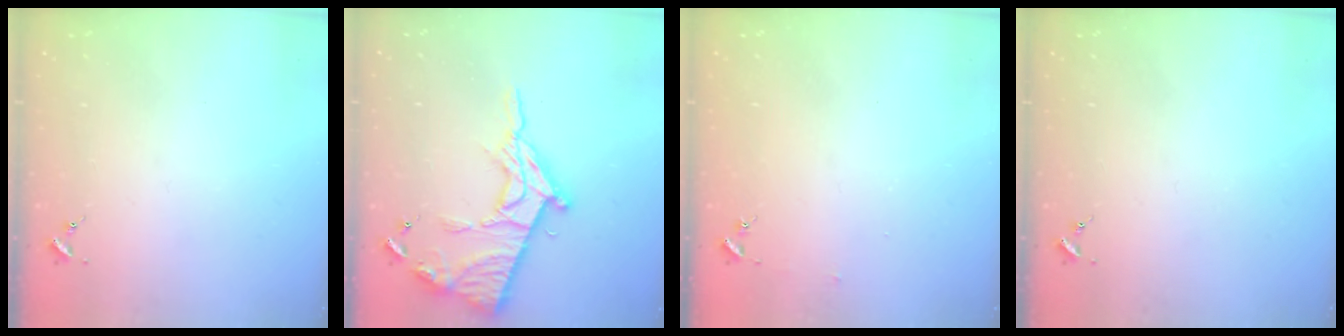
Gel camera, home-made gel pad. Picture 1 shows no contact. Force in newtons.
{"total": 16.8, "press": 16.8, "slide": 1.3}
{"total": 2.5, "press": 2.5, "slide": 0.2}
{"total": 0.0}